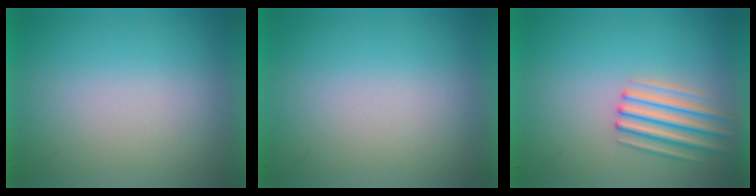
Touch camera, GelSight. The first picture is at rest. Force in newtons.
{"total": 0.0}
{"total": 3.0}